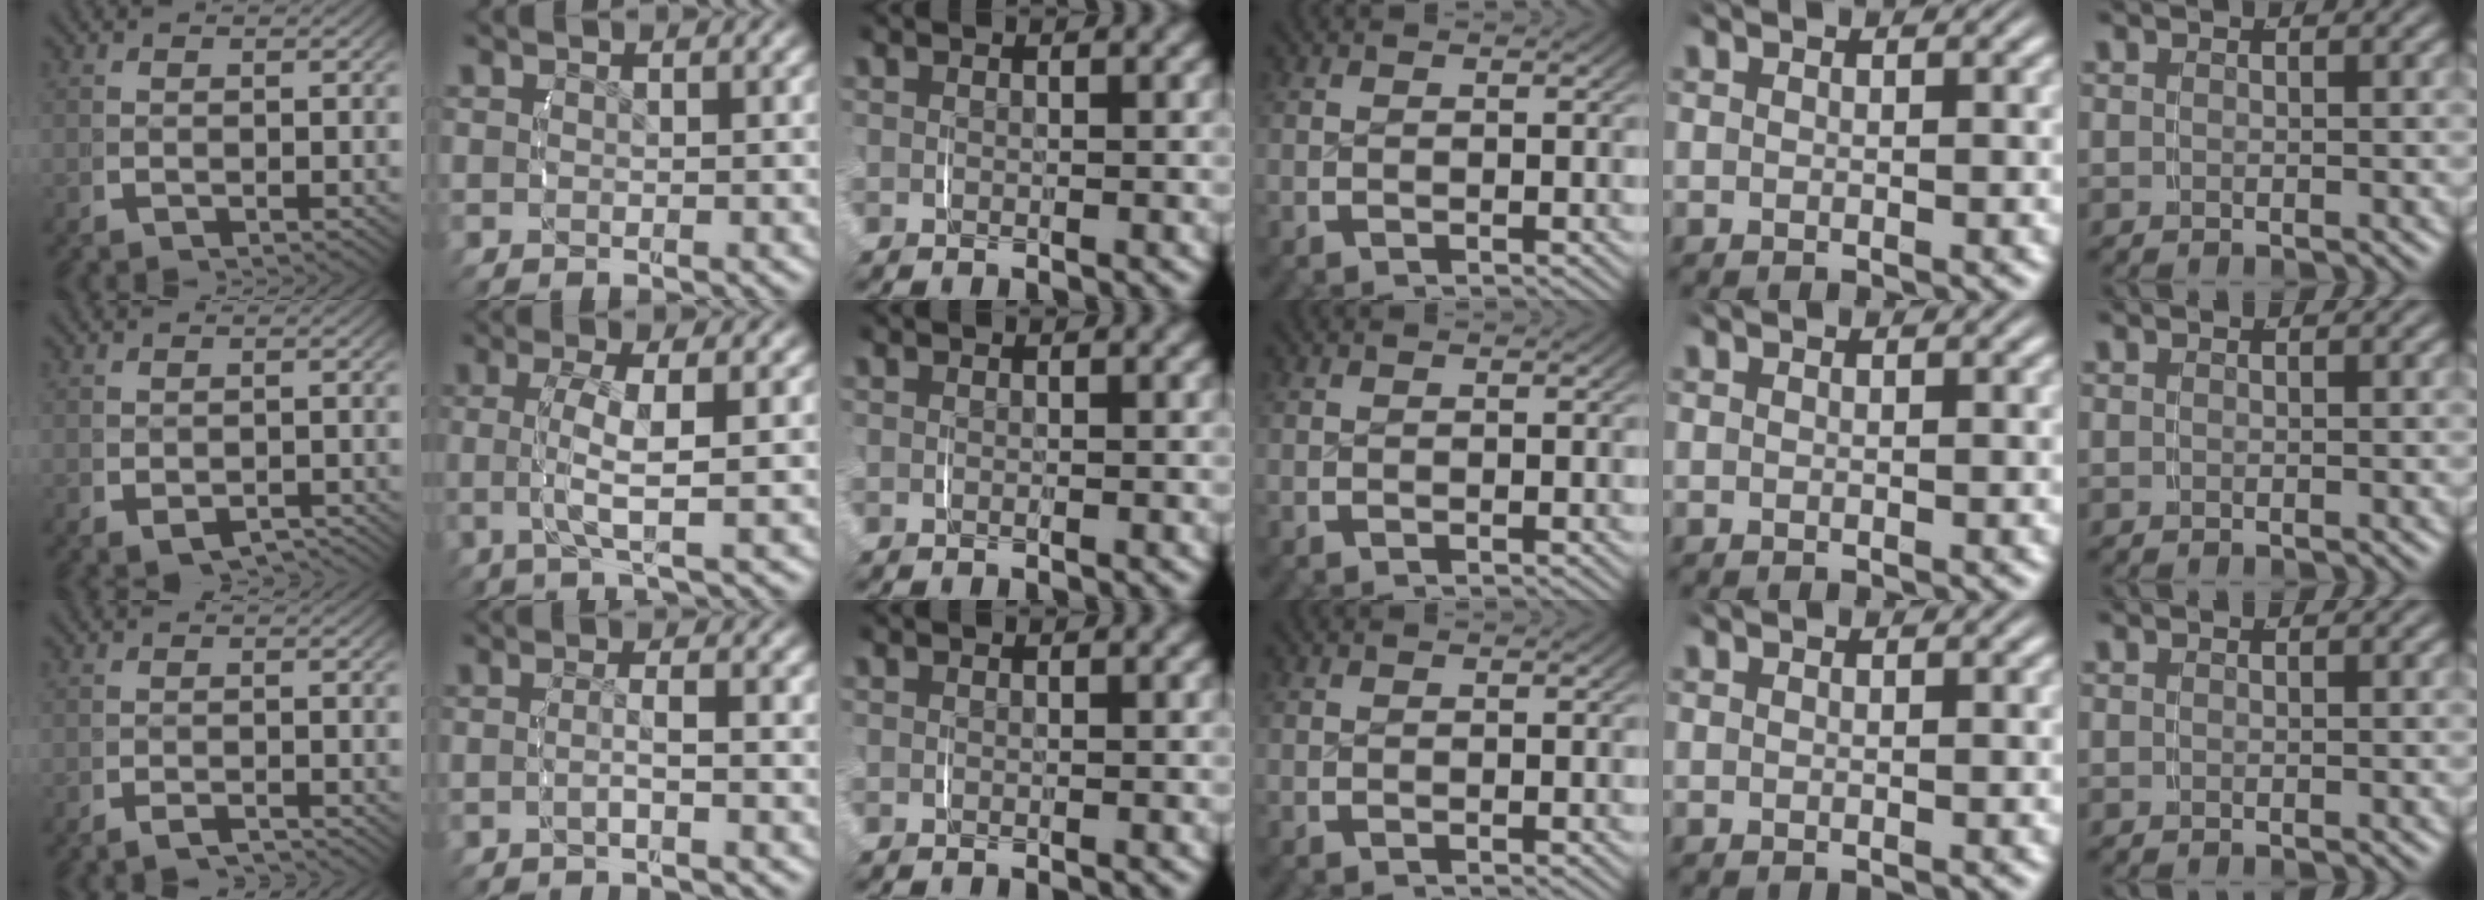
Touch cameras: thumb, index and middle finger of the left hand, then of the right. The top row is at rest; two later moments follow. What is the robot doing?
{"motion": "lift_and_place", "object": "toothpaste"}